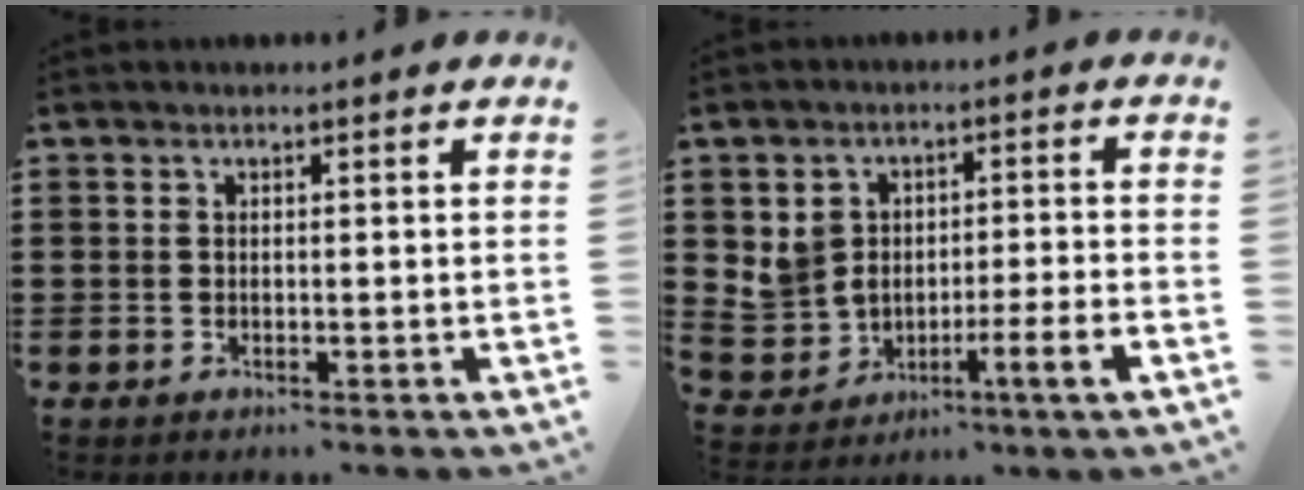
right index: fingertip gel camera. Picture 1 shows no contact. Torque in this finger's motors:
{"motor_torque": [0.83, -0.36, 0.60, 0.15]}